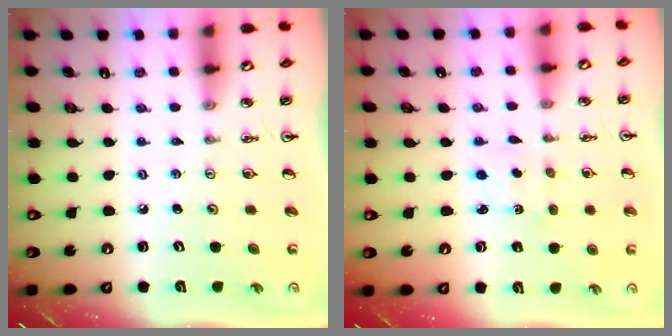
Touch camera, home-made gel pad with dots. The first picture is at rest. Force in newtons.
{"total": 1.4, "press": 1.3, "slide": 0.4}